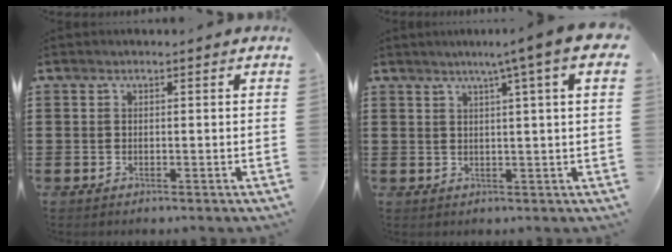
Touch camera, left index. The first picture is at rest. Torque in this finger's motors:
{"motor_torque": [2.14, 0.00, 0.98, 0.11]}